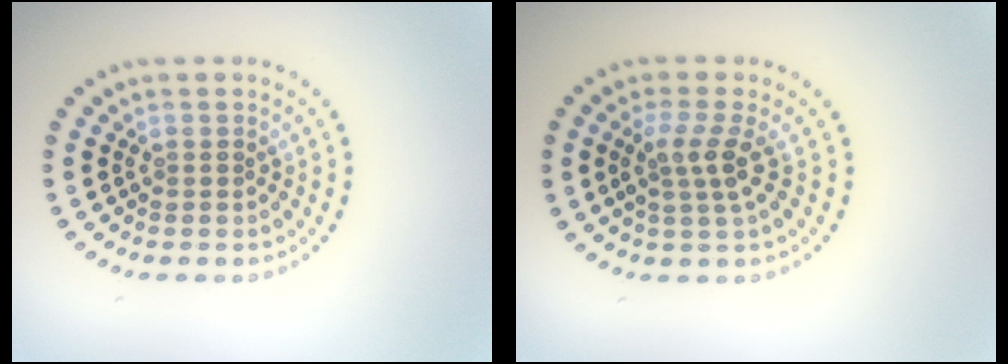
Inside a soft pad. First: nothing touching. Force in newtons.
{"total": 2.6, "press": 2.0, "slide": 1.7}